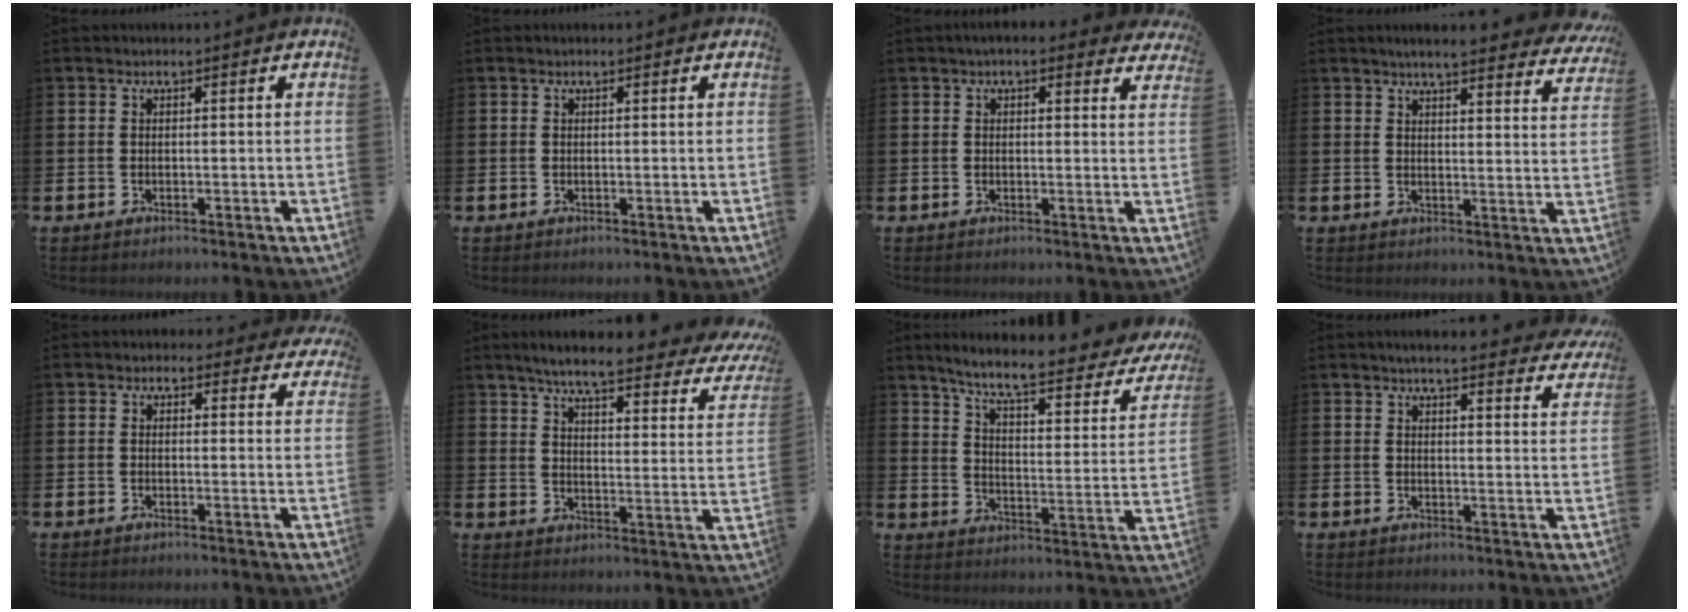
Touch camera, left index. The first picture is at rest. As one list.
[{"total": 0.0}, {"total": 2.9, "force": [2.5, 1.0, 1.0], "torque": [-0.014, -0.006, 0.042]}, {"total": 5.2, "force": [4.8, 0.3, 1.8], "torque": [-0.042, -0.026, 0.082]}, {"total": 2.2, "force": [1.8, 1.2, 0.2], "torque": [-0.001, -0.002, 0.028]}, {"total": 6.6, "force": [5.6, 0.9, 3.5], "torque": [-0.079, -0.045, 0.086]}, {"total": 7.9, "force": [6.5, 1.2, 4.3], "torque": [-0.106, -0.046, 0.101]}, {"total": 4.7, "force": [4.4, 0.3, 1.5], "torque": [-0.033, -0.023, 0.076]}]